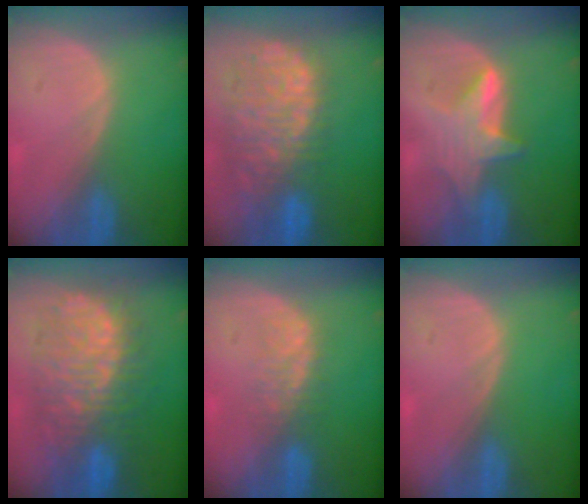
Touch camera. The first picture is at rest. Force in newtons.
{"total": 12.7, "press": 10.5, "slide": 7.1}
{"total": 5.8, "press": 5.8, "slide": 0.8}
{"total": 12.2, "press": 12.1, "slide": 1.3}
{"total": 3.6, "press": 3.6, "slide": 0.7}
{"total": 0.0}